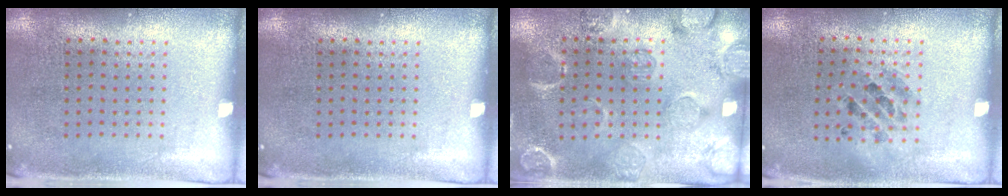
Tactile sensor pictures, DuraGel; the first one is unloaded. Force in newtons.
{"total": 0.0}
{"total": 2.5, "press": 2.2, "slide": 1.3}
{"total": 0.9, "press": 0.9, "slide": 0.2}